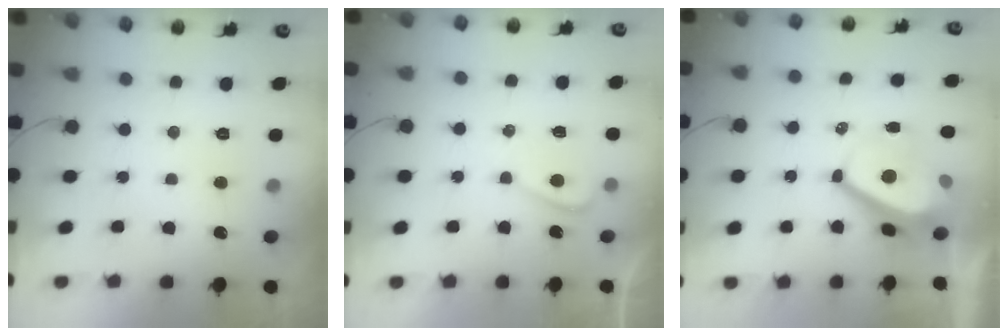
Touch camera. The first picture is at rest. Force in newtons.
{"total": 3.7, "press": 3.7, "slide": 0.5}
{"total": 6.9, "press": 6.9, "slide": 0.8}